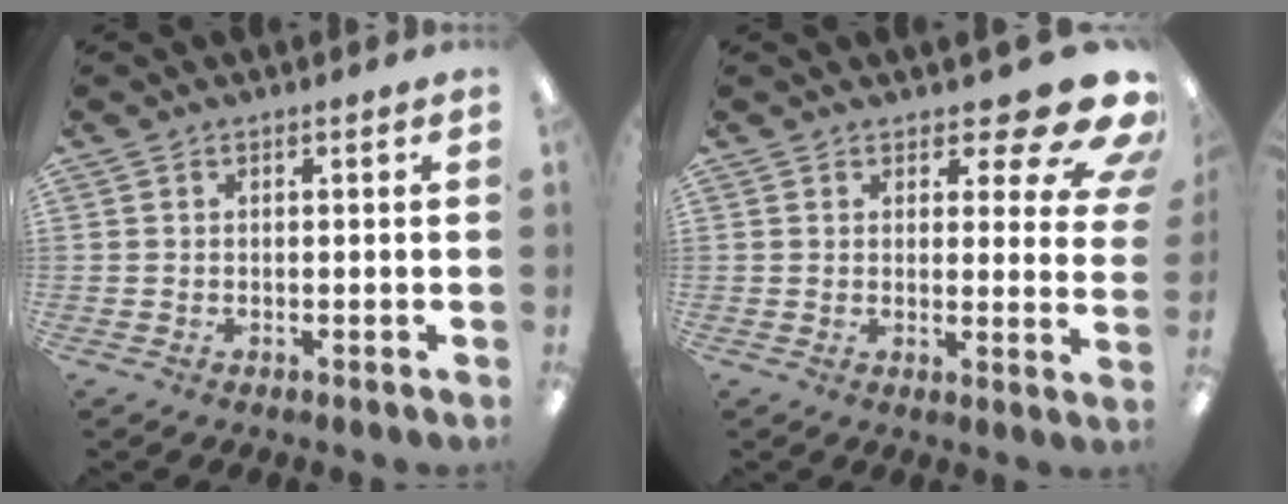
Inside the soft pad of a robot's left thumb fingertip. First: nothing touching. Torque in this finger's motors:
{"motor_torque": [0.22, 0.26, -0.04, 0.21, 0.06]}